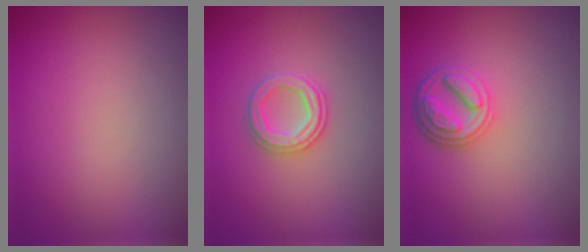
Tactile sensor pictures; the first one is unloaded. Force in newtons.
{"total": 2.4, "press": 2.4, "slide": 0.4}
{"total": 3.9, "press": 3.1, "slide": 2.4}